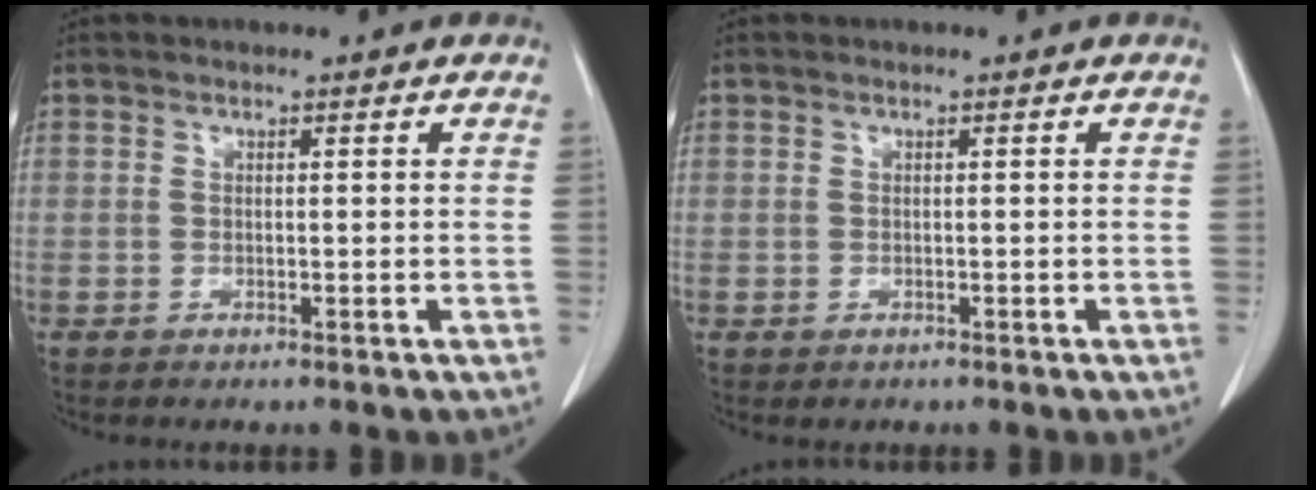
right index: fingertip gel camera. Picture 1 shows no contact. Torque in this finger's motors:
{"motor_torque": [-0.28, 0.07, -0.36, -0.10]}